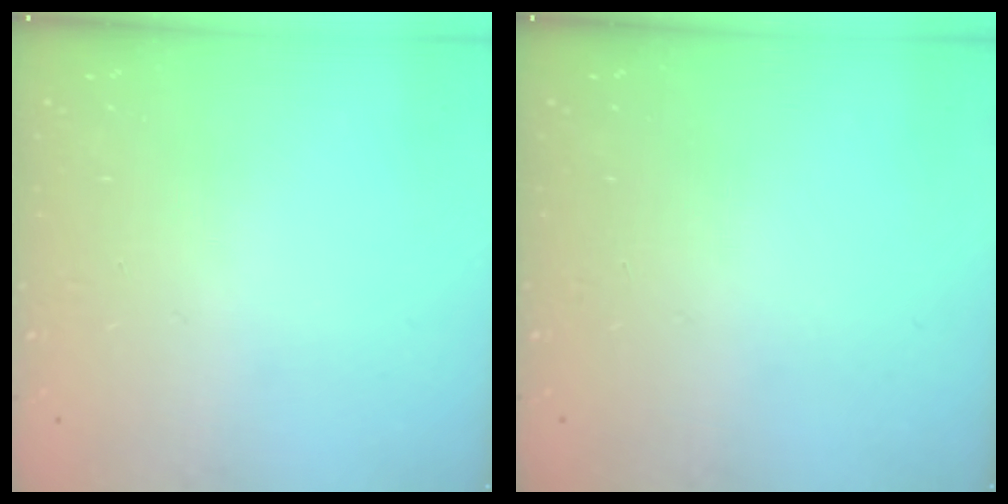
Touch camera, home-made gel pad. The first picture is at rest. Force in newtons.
{"total": 0.0}